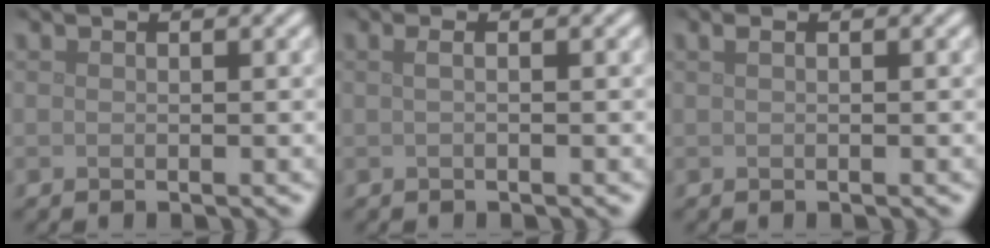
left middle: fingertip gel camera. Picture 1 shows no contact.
{"total": 1.1, "force": [0.1, 0.4, 1.0], "torque": [-0.016, 0.003, -0.003]}
{"total": 0.7, "force": [0.3, 0.2, 0.6], "torque": [-0.014, 0.007, 0.006]}